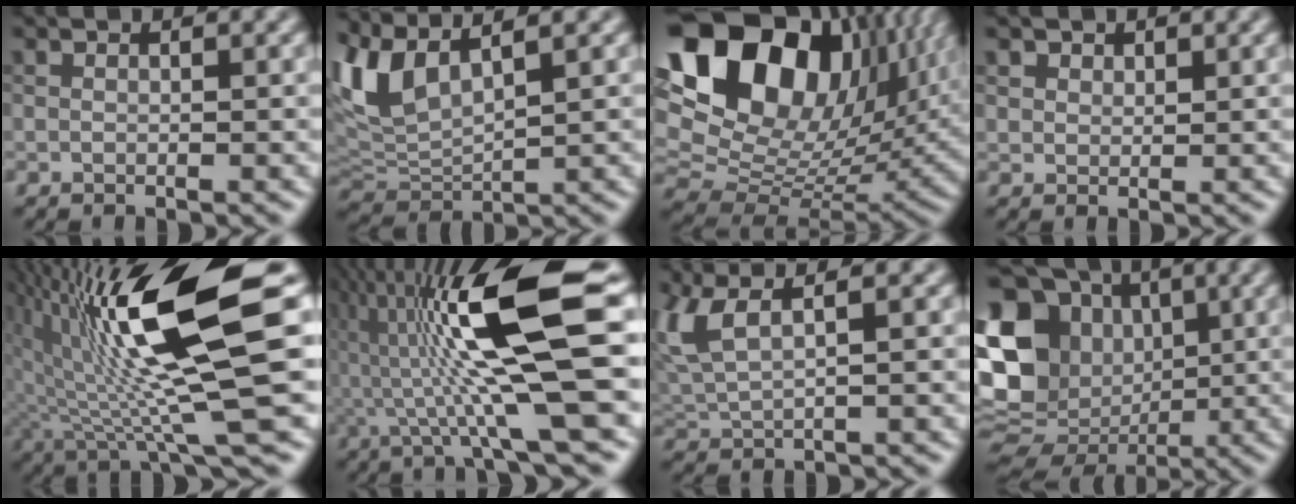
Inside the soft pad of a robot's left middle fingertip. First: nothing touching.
{"total": 5.4, "force": [1.8, 2.4, 4.5], "torque": [-0.127, 0.014, 0.045]}
{"total": 17.8, "force": [6.4, 11.7, 11.8], "torque": [-0.243, 0.035, 0.125]}
{"total": 2.0, "force": [1.4, 1.4, 0.3], "torque": [-0.028, -0.001, 0.037]}
{"total": 13.3, "force": [3.0, 2.8, 12.6], "torque": [-0.224, 0.000, 0.061]}
{"total": 11.4, "force": [-0.1, 1.6, 11.3], "torque": [-0.205, 0.022, 0.002]}
{"total": 4.6, "force": [1.6, 1.7, 4.0], "torque": [-0.119, 0.018, 0.037]}
{"total": 14.1, "force": [-0.7, 11.7, 7.8], "torque": [-0.172, 0.005, -0.006]}